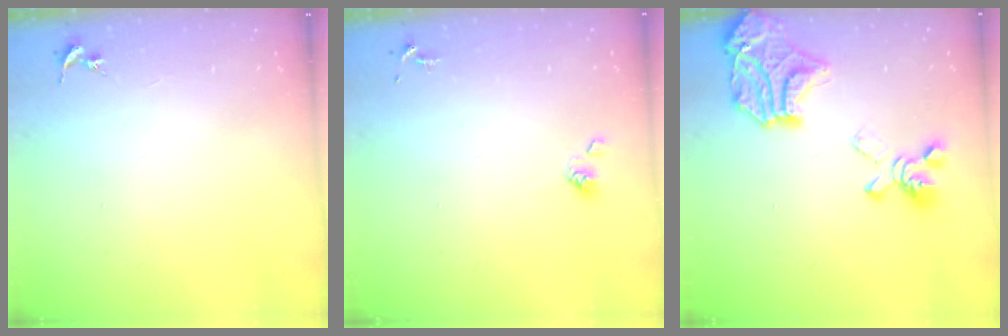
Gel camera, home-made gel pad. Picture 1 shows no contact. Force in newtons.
{"total": 4.4, "press": 3.7, "slide": 2.4}
{"total": 25.0, "press": 24.9, "slide": 2.6}